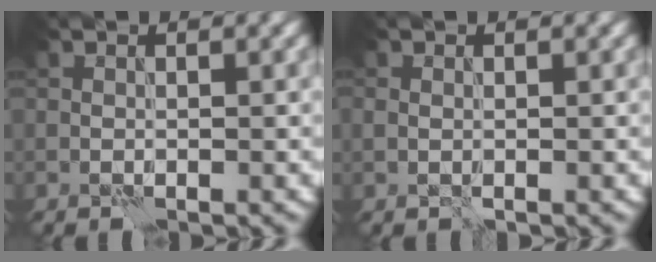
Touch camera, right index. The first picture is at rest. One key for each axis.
{"total": 0.6, "fx": 0.1, "fy": 0.5, "fz": 0.3, "tx": -0.005, "ty": 0.000, "tz": 0.002}